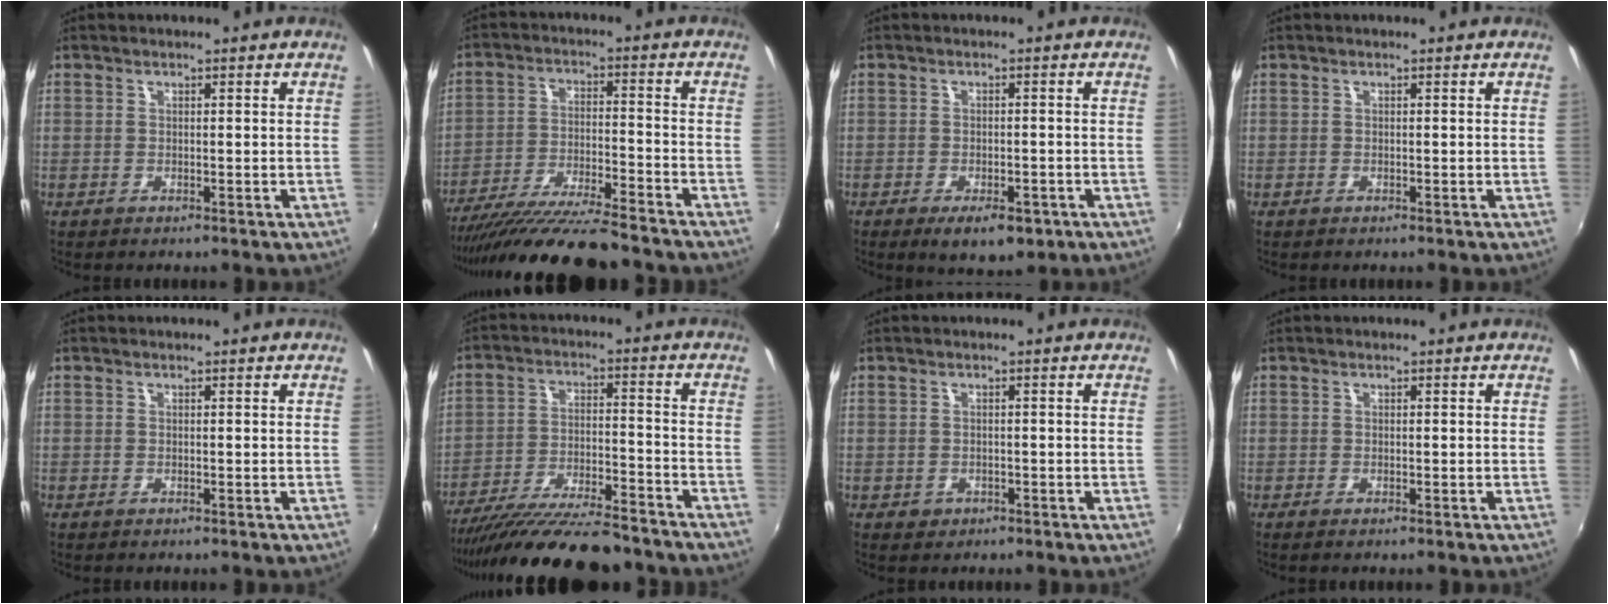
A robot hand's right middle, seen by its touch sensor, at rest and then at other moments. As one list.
[{"total": 17.1, "force": [-15.0, 1.2, 8.2], "torque": [-0.164, -0.042, -0.247]}, {"total": 6.6, "force": [-3.9, 2.9, 4.5], "torque": [-0.087, -0.017, -0.053]}, {"total": 0.0}, {"total": 0.0}, {"total": 20.6, "force": [-17.9, 3.6, 9.7], "torque": [-0.182, -0.044, -0.274]}, {"total": 1.7, "force": [-0.7, 1.5, 0.5], "torque": [-0.012, -0.004, -0.008]}, {"total": 0.5, "force": [-0.4, -0.1, 0.3], "torque": [-0.005, -0.001, -0.009]}]